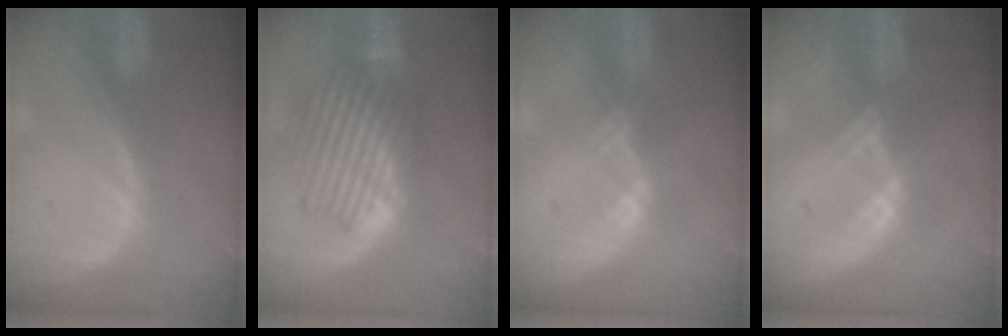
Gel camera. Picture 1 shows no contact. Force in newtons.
{"total": 8.5, "press": 8.3, "slide": 2.0}
{"total": 1.5, "press": 1.4, "slide": 0.2}
{"total": 2.7, "press": 2.7, "slide": 0.3}